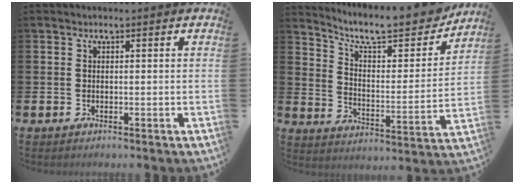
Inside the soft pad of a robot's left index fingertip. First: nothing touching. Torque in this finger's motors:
{"motor_torque": [0.20, -0.40, 0.14, 0.06]}